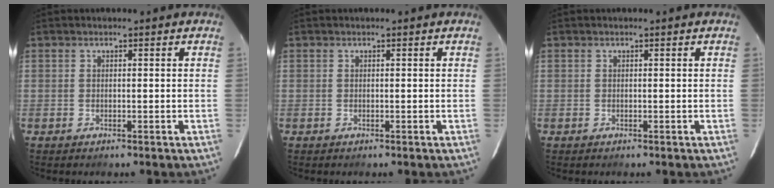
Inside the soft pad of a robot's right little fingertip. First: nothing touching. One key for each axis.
{"total": 0.0}
{"total": 0.0}